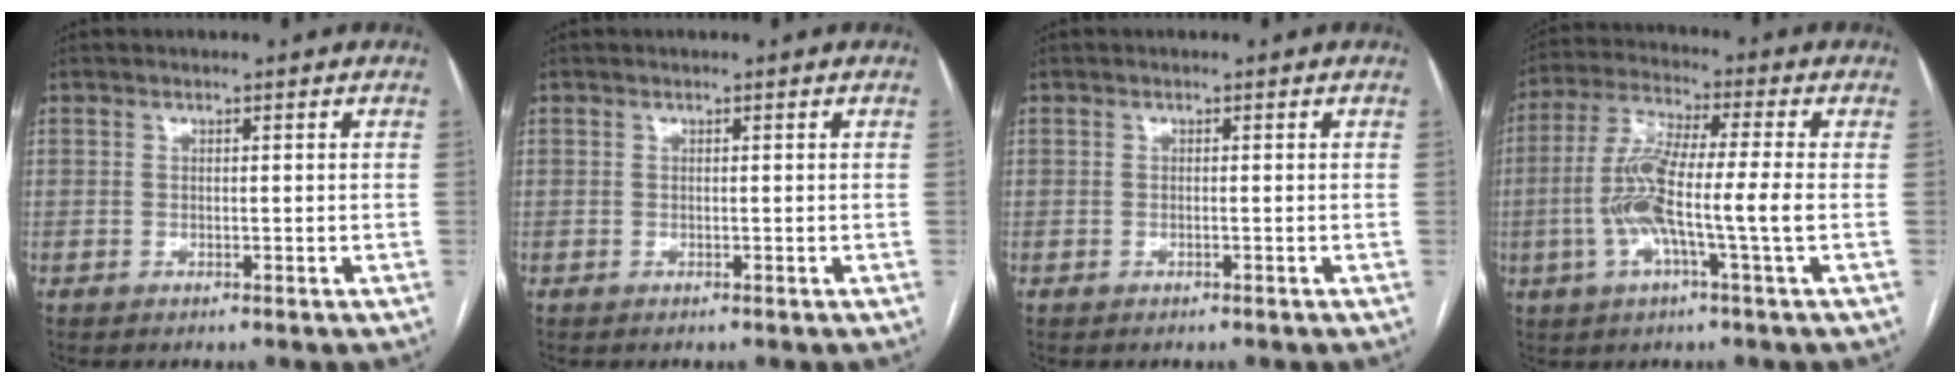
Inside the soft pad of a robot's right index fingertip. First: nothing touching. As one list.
[{"total": 0.0}, {"total": 0.0}, {"total": 11.0, "force": [-1.9, 0.1, 10.9], "torque": [-0.220, 0.010, -0.043]}]